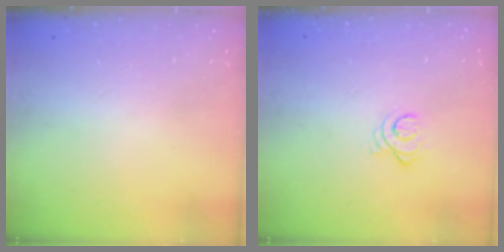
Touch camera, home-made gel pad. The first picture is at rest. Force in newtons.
{"total": 3.3, "press": 3.3, "slide": 0.2}